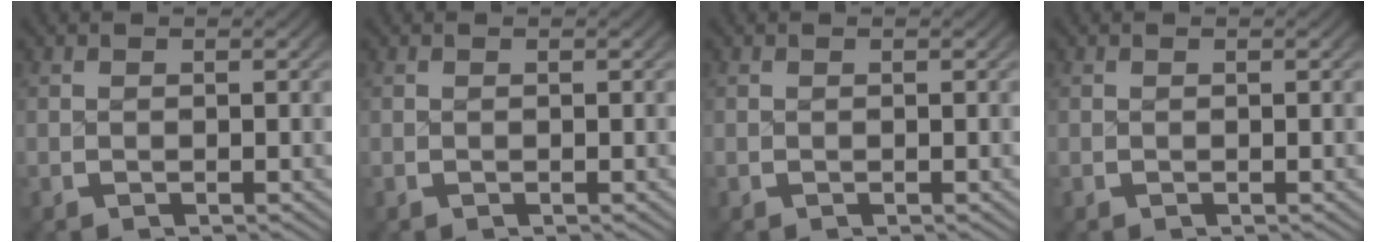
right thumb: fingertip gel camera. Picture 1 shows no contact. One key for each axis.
{"total": 0.0}
{"total": 0.0}
{"total": 0.0}